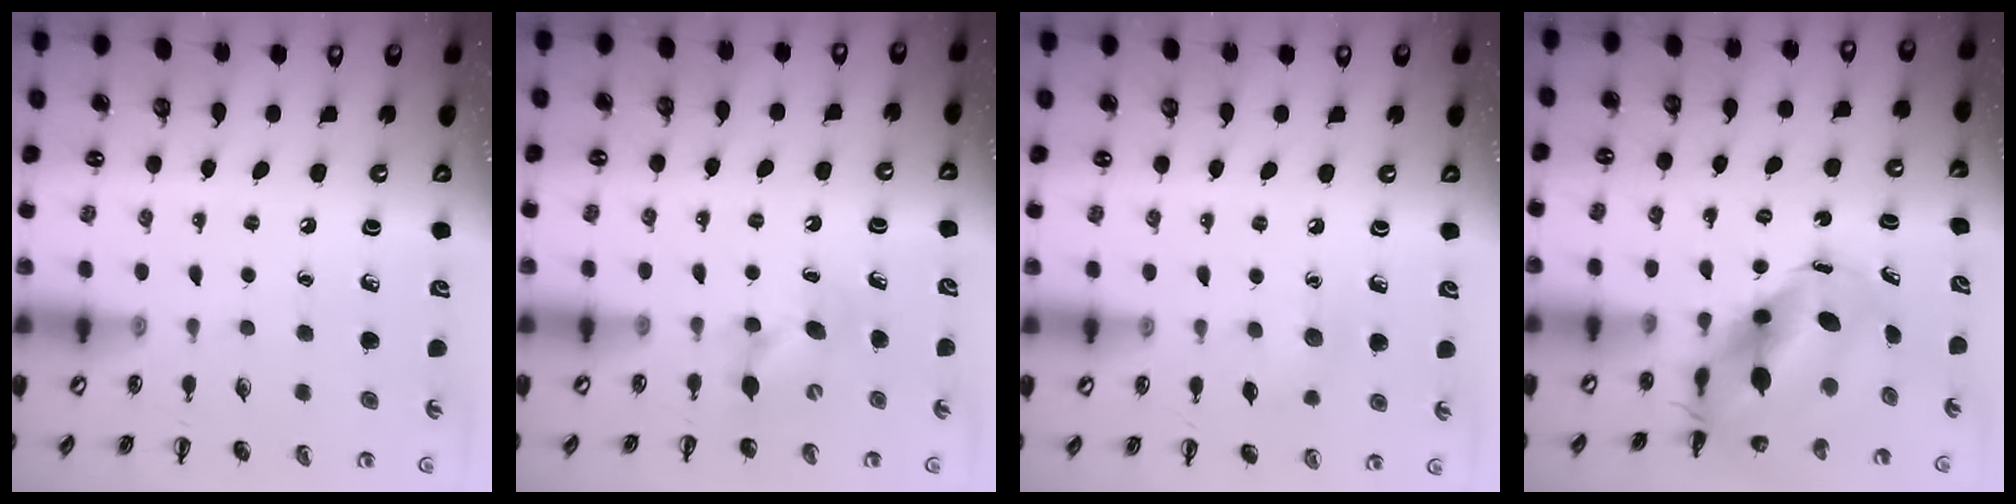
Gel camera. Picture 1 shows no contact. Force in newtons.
{"total": 5.6, "press": 5.6, "slide": 1.0}
{"total": 5.6, "press": 5.4, "slide": 1.6}
{"total": 10.0, "press": 9.6, "slide": 3.1}